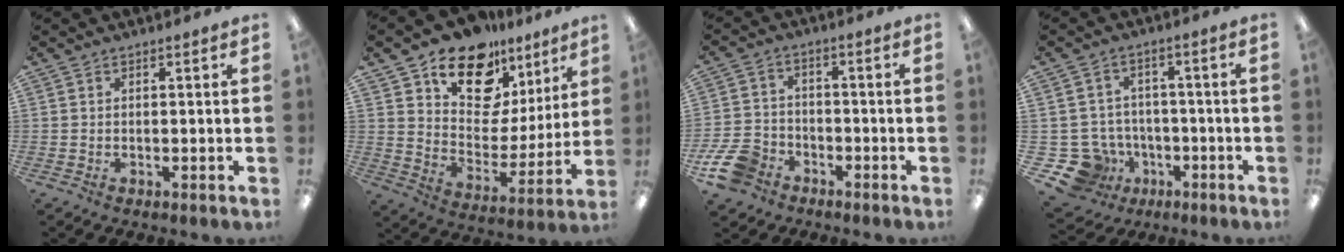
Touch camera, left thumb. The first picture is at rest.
{"total": 16.4, "force": [12.2, 9.1, 6.0], "torque": [-0.104, -0.085, 0.221]}
{"total": 9.7, "force": [-6.1, 6.2, 4.3], "torque": [-0.095, 0.035, -0.114]}
{"total": 10.7, "force": [-4.5, 9.1, 3.3], "torque": [-0.093, 0.027, -0.072]}